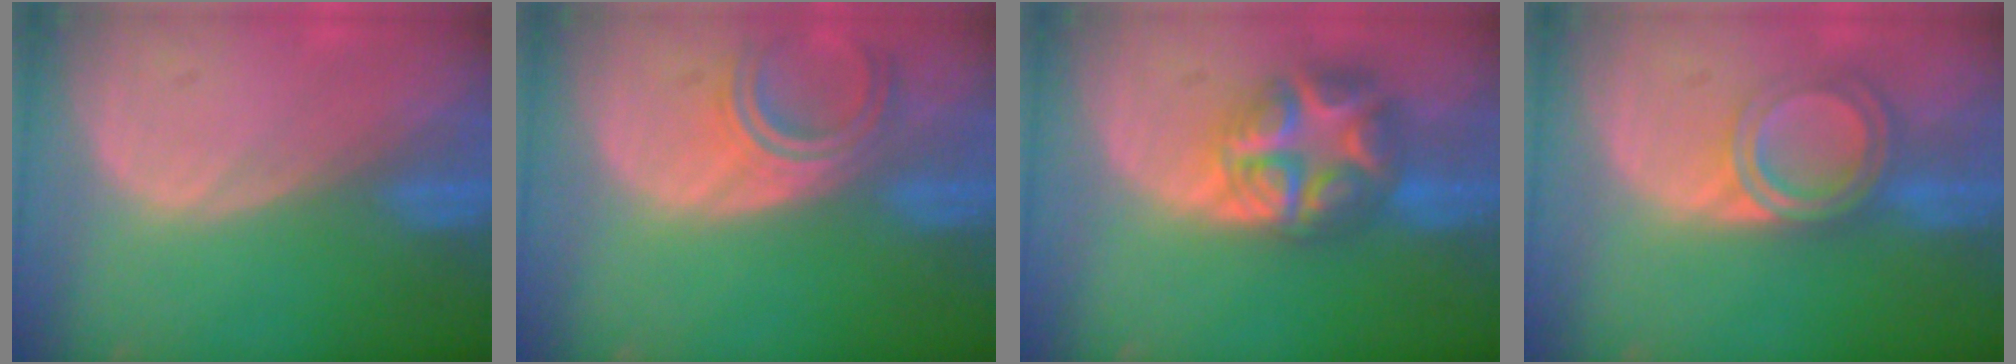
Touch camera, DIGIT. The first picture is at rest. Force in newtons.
{"total": 5.2, "press": 5.0, "slide": 1.4}
{"total": 8.9, "press": 8.9, "slide": 0.4}
{"total": 6.4, "press": 5.4, "slide": 3.4}